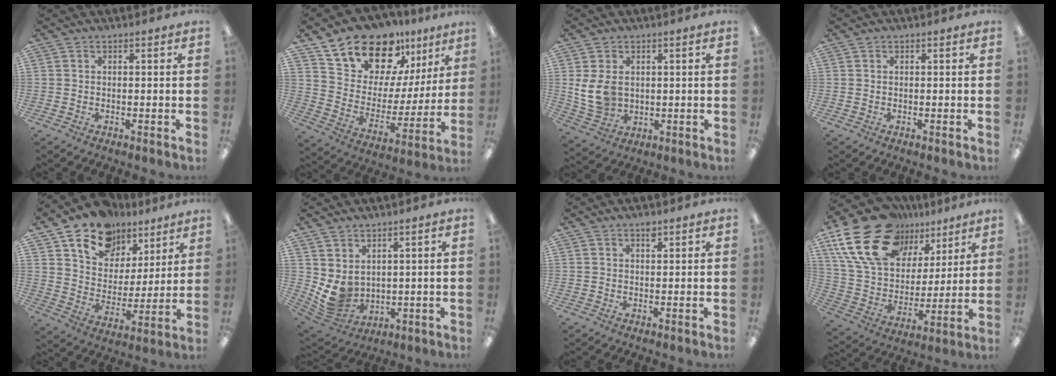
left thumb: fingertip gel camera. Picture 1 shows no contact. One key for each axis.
{"total": 18.3, "fx": 14.9, "fy": 9.2, "fz": 5.6, "tx": -0.111, "ty": -0.113, "tz": 0.271}
{"total": 8.5, "fx": 1.5, "fy": 6.4, "fz": 5.3, "tx": -0.128, "ty": 0.000, "tz": 0.029}
{"total": 0.0}
{"total": 14.5, "fx": 9.9, "fy": 9.3, "fz": 4.9, "tx": -0.094, "ty": -0.053, "tz": 0.186}
{"total": 6.5, "fx": 2.7, "fy": 5.1, "fz": 3.0, "tx": -0.078, "ty": -0.024, "tz": 0.057}
{"total": 1.5, "fx": 1.2, "fy": 0.6, "fz": 0.8, "tx": -0.009, "ty": -0.003, "tz": 0.020}
{"total": 22.3, "fx": 13.3, "fy": 13.7, "fz": 11.5, "tx": -0.221, "ty": -0.057, "tz": 0.247}